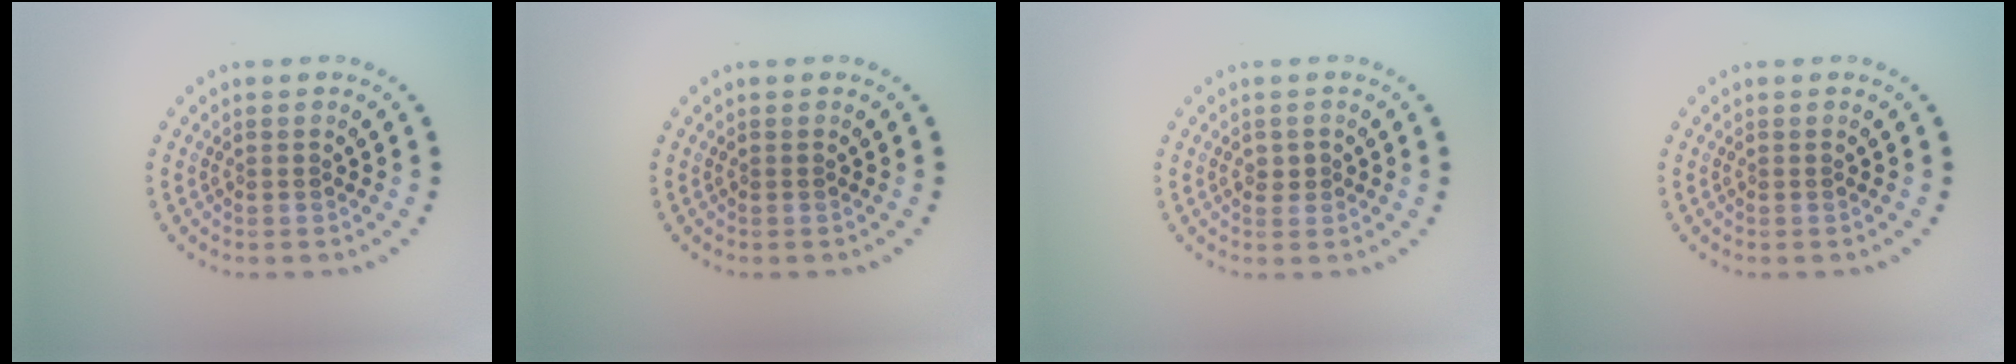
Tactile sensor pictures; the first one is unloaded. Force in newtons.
{"total": 0.0}
{"total": 1.0, "press": 1.0, "slide": 0.3}
{"total": 0.0}